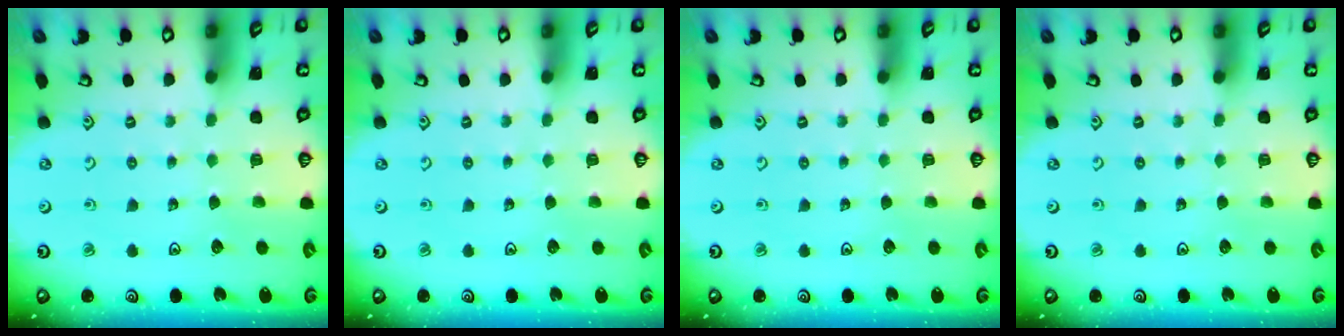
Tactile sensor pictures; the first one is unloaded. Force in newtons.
{"total": 0.0}
{"total": 0.0}
{"total": 0.0}